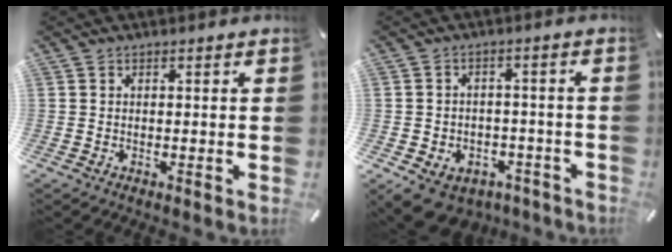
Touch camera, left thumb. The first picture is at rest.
{"total": 6.8, "force": [-4.1, 4.9, 2.4], "torque": [-0.044, 0.037, -0.072]}